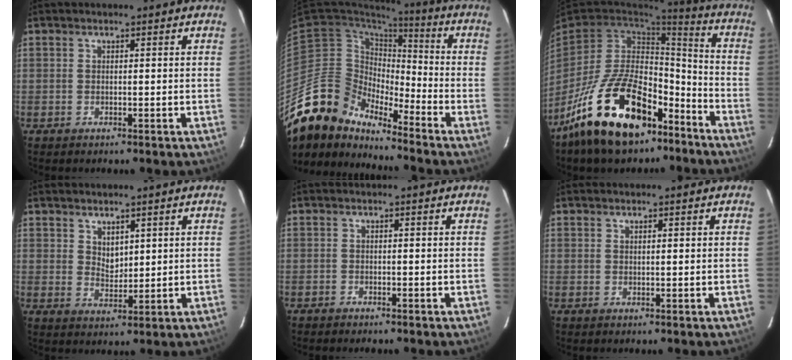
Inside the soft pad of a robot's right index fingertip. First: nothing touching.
{"total": 13.5, "force": [-12.3, 5.1, 2.1], "torque": [-0.045, 0.018, -0.241]}
{"total": 23.2, "force": [-14.3, 11.7, 14.0], "torque": [-0.269, 0.018, -0.221]}
{"total": 3.4, "force": [2.1, 2.1, 1.6], "torque": [-0.021, -0.002, 0.039]}
{"total": 1.5, "force": [-1.3, 0.6, 0.1], "torque": [-0.016, 0.000, -0.023]}
{"total": 0.7, "force": [0.4, 0.2, 0.6], "torque": [-0.011, 0.003, 0.008]}